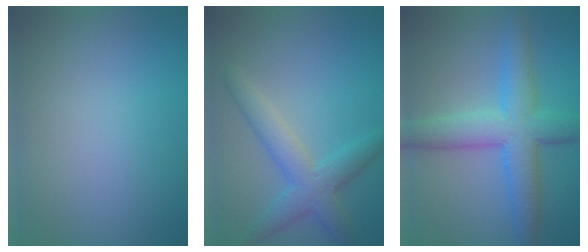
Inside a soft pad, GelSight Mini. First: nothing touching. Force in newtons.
{"total": 4.2, "press": 4.2, "slide": 0.2}
{"total": 6.7, "press": 6.7, "slide": 0.2}